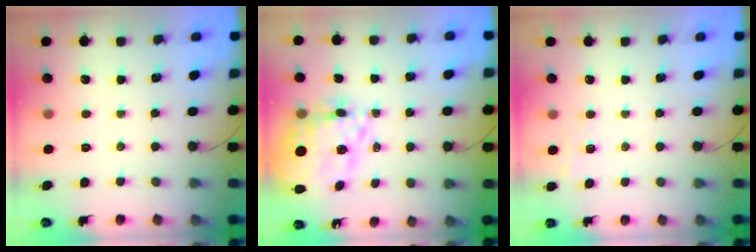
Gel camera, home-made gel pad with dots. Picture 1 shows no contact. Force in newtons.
{"total": 17.0, "press": 16.2, "slide": 5.2}
{"total": 4.3, "press": 4.2, "slide": 0.9}